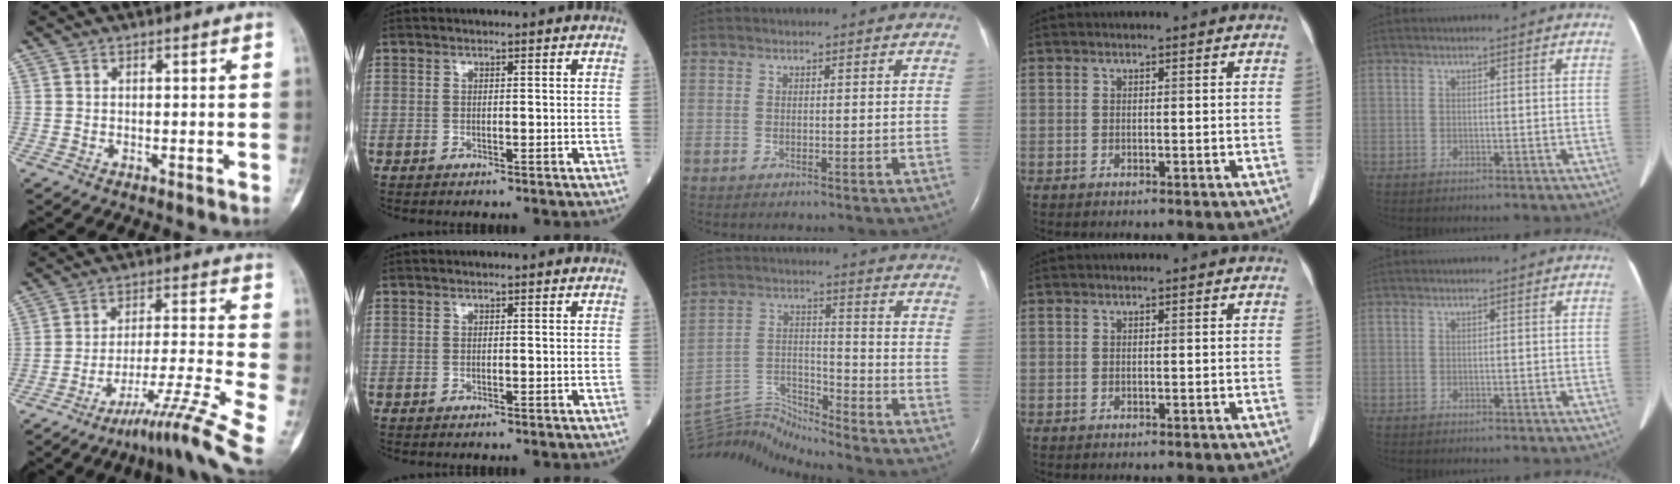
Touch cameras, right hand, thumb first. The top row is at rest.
{"thumb": {"total": 12.8, "force": [-9.1, -1.2, 8.9], "torque": [-0.159, 0.072, -0.147]}, "middle": {"total": 12.3, "force": [-12.3, -1.3, 0.6], "torque": [-0.025, 0.045, -0.230]}}